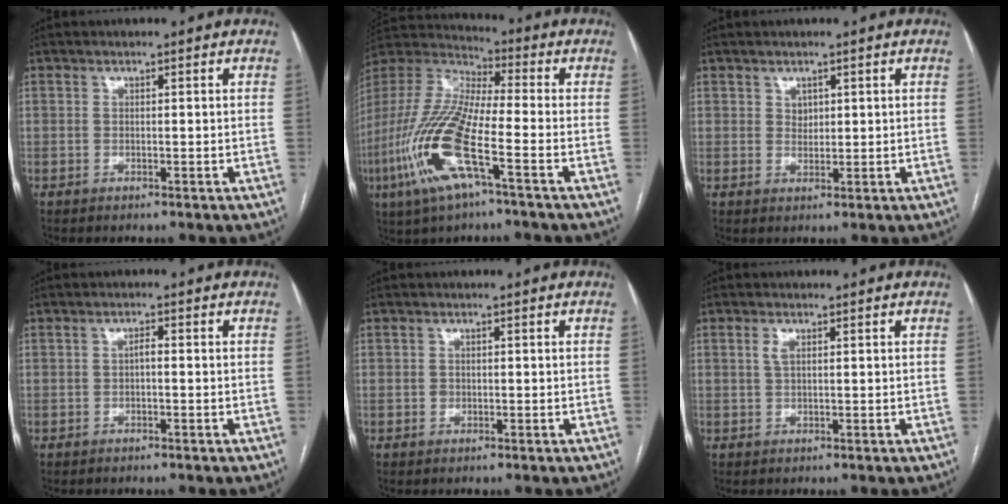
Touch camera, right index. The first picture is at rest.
{"total": 17.1, "force": [-6.3, 2.9, 15.7], "torque": [-0.348, -0.018, -0.127]}
{"total": 1.6, "force": [0.8, 1.2, 0.7], "torque": [-0.008, -0.002, 0.016]}
{"total": 1.1, "force": [-0.3, 0.4, 1.0], "torque": [-0.017, 0.005, -0.006]}
{"total": 0.8, "force": [-0.1, 0.7, 0.3], "torque": [-0.005, 0.002, -0.001]}
{"total": 1.6, "force": [0.6, 0.6, 1.4], "torque": [-0.031, 0.004, 0.013]}